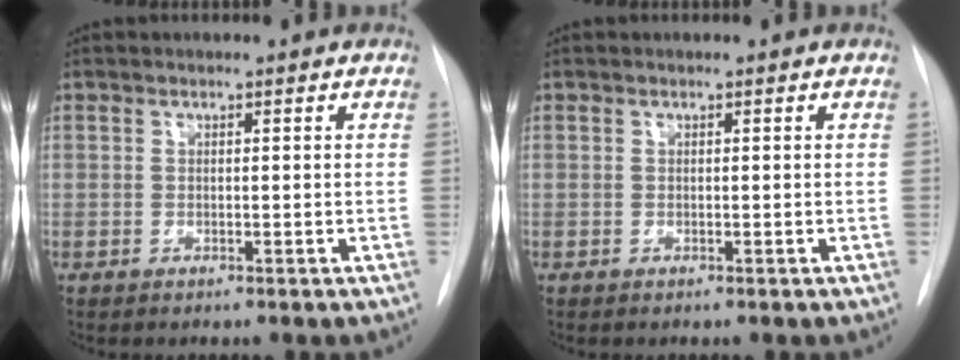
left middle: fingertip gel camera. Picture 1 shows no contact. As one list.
[{"total": 0.0}]